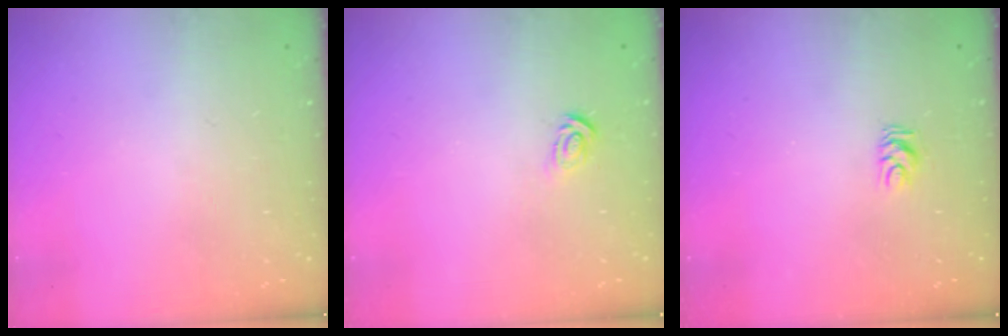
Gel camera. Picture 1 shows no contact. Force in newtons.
{"total": 2.9, "press": 2.9, "slide": 0.2}
{"total": 4.3, "press": 4.2, "slide": 0.4}